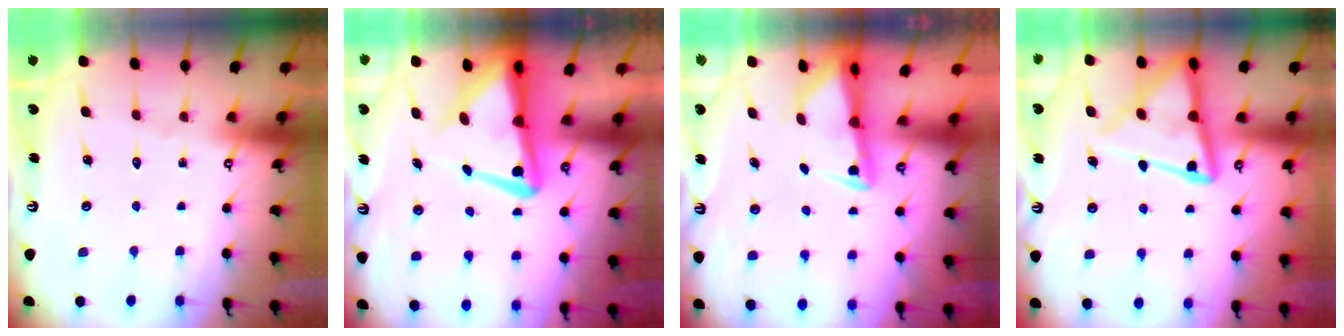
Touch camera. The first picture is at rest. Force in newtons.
{"total": 7.7, "press": 7.6, "slide": 1.3}
{"total": 2.3, "press": 2.3, "slide": 0.5}
{"total": 13.3, "press": 13.2, "slide": 1.3}